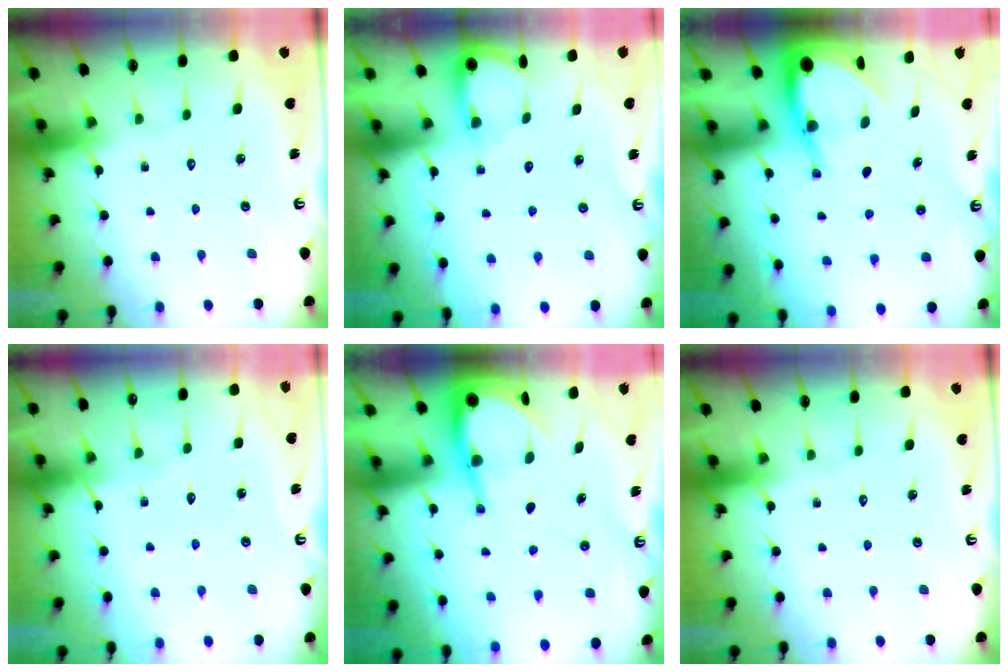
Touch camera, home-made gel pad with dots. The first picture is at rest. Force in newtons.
{"total": 3.5, "press": 3.5, "slide": 0.3}
{"total": 6.3, "press": 6.3, "slide": 0.6}
{"total": 3.0, "press": 3.0, "slide": 0.3}
{"total": 7.3, "press": 7.3, "slide": 0.9}
{"total": 0.0}